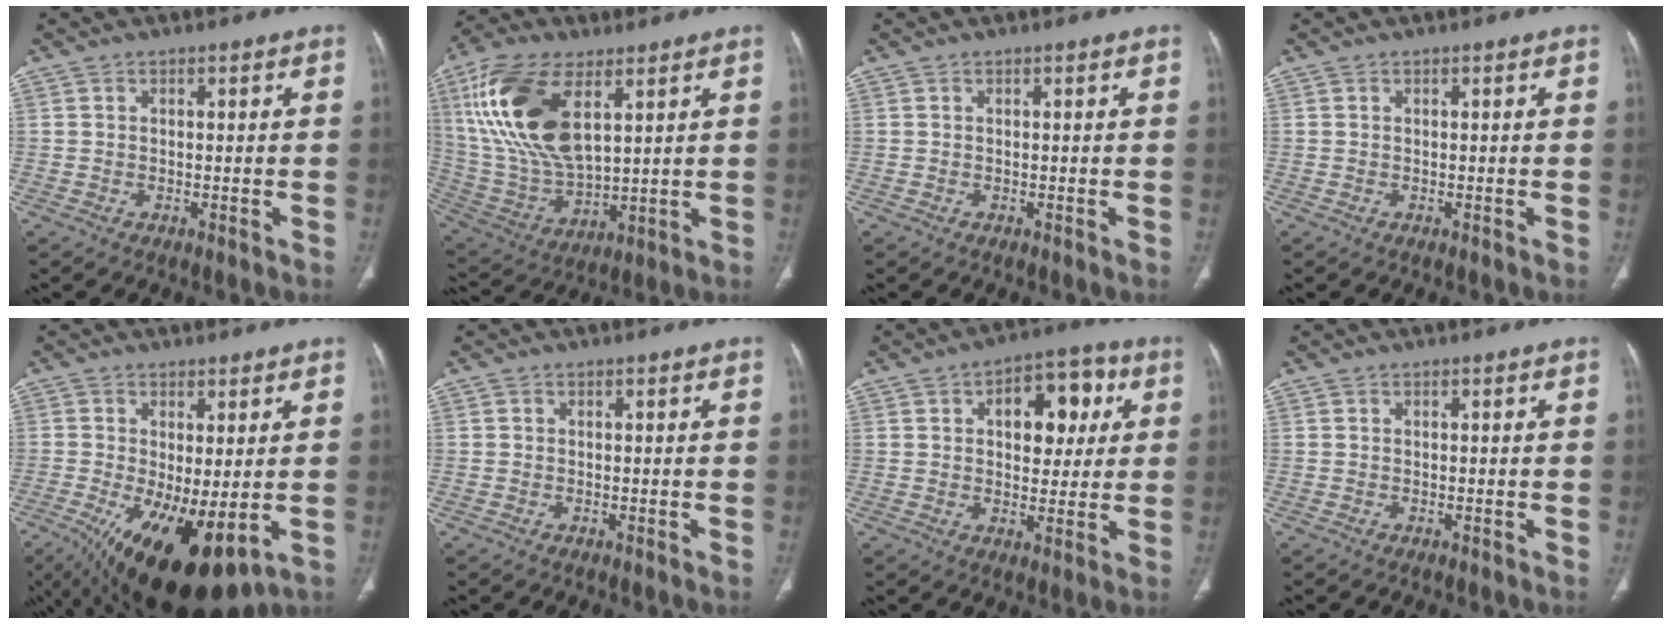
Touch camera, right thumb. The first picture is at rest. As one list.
[{"total": 21.0, "force": [7.9, 10.4, 16.5], "torque": [-0.332, -0.022, 0.156]}, {"total": 0.0}, {"total": 0.0}, {"total": 15.1, "force": [-3.4, 6.3, 13.2], "torque": [-0.234, -0.024, -0.031]}, {"total": 0.0}, {"total": 12.2, "force": [3.5, 7.3, 9.1], "torque": [-0.077, 0.007, 0.046]}, {"total": 0.0}]